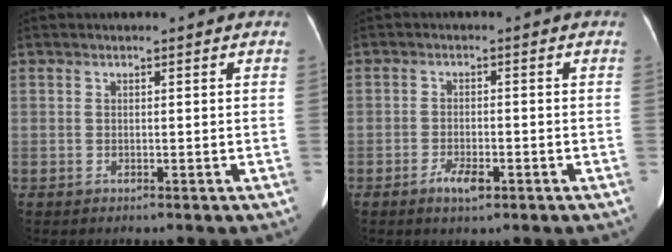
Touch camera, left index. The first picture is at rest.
{"total": 2.9, "force": [-1.7, 1.0, 2.1], "torque": [-0.043, 0.000, -0.030]}